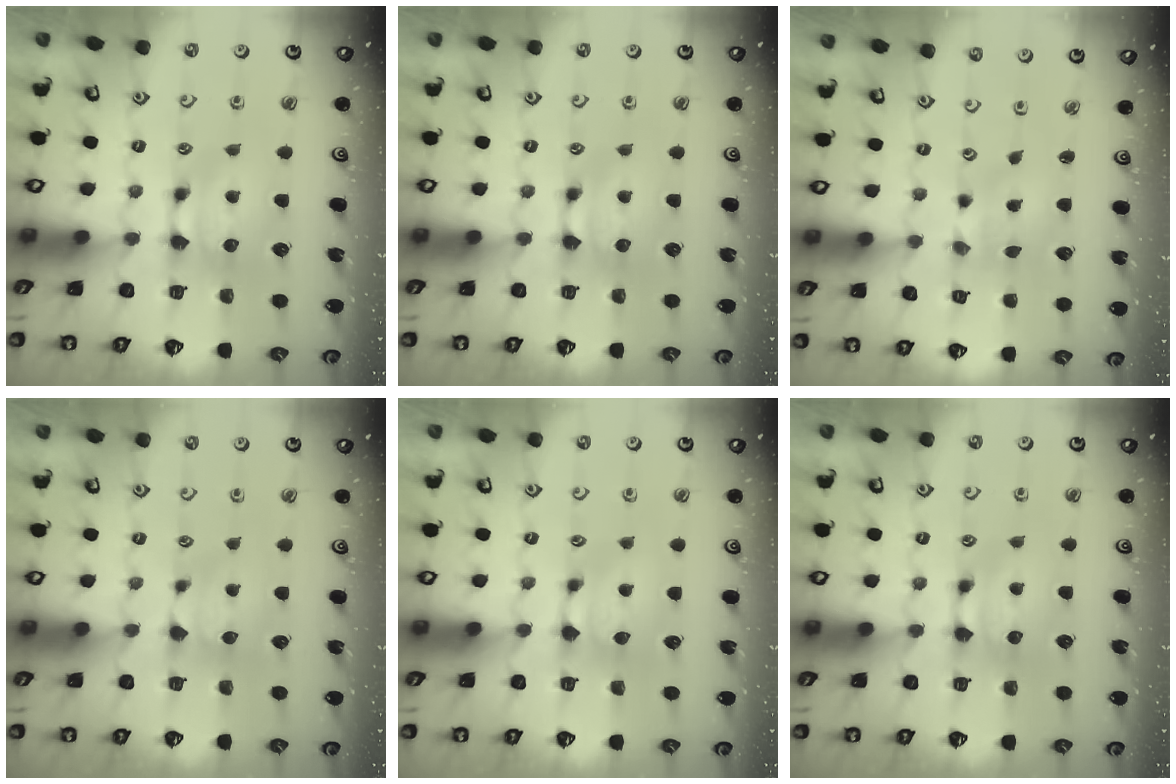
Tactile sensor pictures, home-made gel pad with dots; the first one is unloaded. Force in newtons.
{"total": 0.0}
{"total": 2.7, "press": 2.4, "slide": 1.1}
{"total": 0.9, "press": 0.8, "slide": 0.5}
{"total": 0.7, "press": 0.4, "slide": 0.6}
{"total": 0.0}